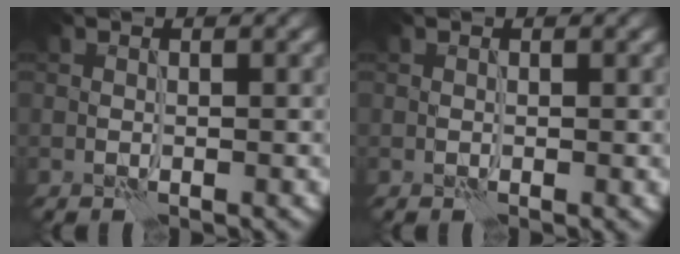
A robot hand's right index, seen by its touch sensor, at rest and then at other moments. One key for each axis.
{"total": 0.0}